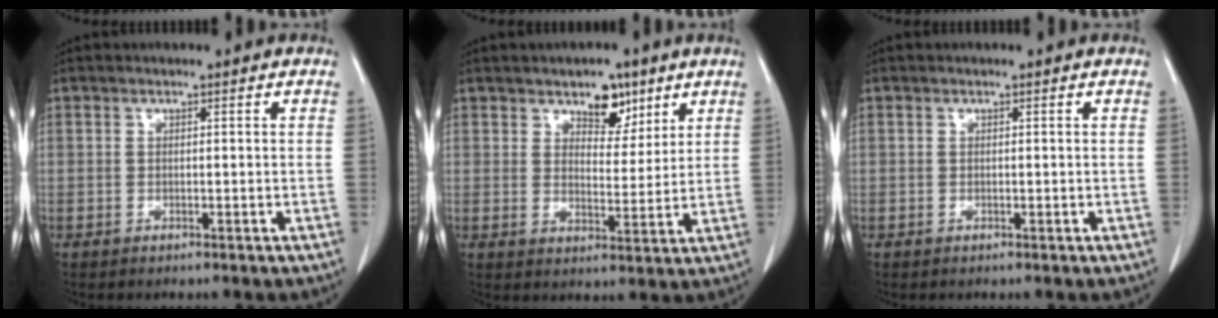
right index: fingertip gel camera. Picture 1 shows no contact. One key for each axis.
{"total": 5.5, "fx": 4.0, "fy": 2.6, "fz": 2.8, "tx": -0.036, "ty": -0.006, "tz": 0.066}
{"total": 0.0}